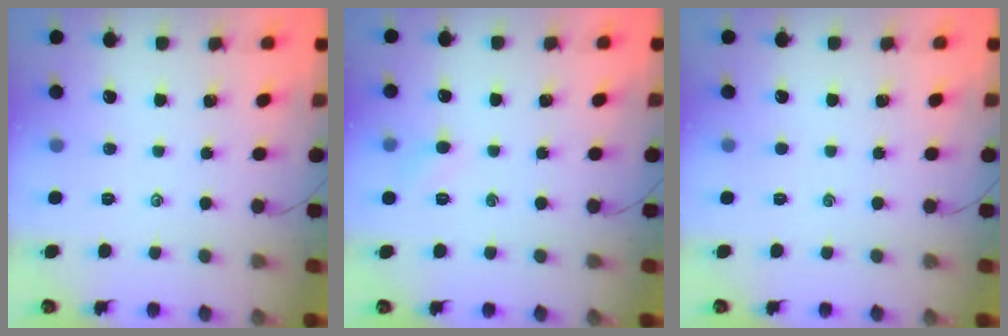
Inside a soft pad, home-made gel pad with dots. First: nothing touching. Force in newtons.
{"total": 3.9, "press": 3.7, "slide": 1.0}
{"total": 0.0}